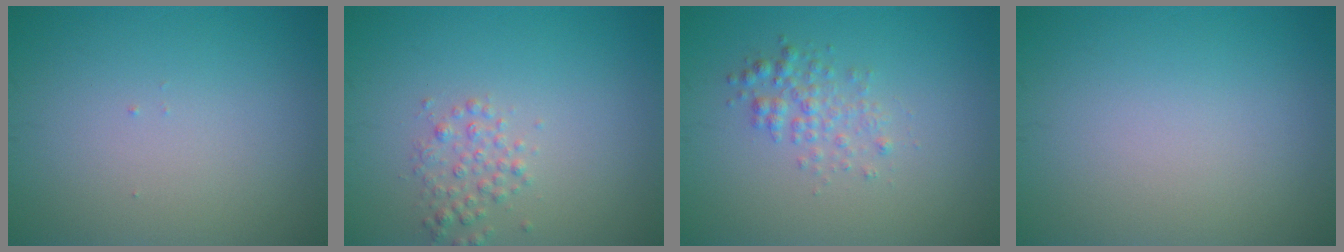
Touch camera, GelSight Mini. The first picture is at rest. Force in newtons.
{"total": 1.8, "press": 1.8, "slide": 0.0}
{"total": 2.0, "press": 2.0, "slide": 0.1}
{"total": 0.0}